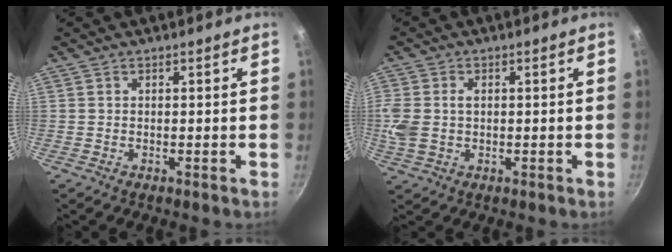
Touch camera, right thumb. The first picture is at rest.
{"total": 7.0, "force": [0.5, 4.9, 4.9], "torque": [-0.105, 0.003, 0.009]}